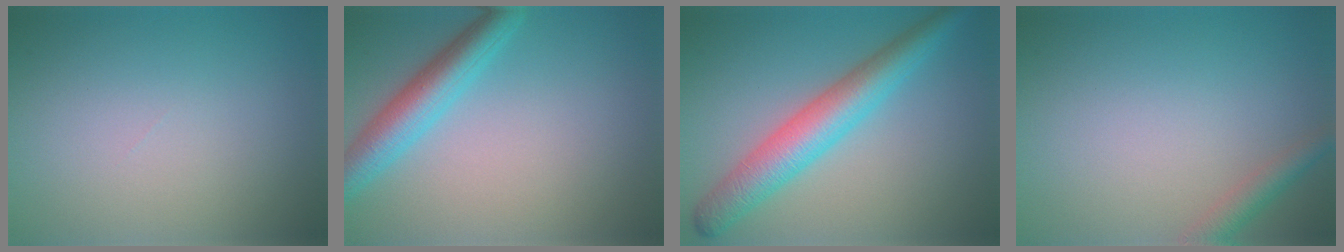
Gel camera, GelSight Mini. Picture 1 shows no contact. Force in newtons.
{"total": 4.5, "press": 4.5, "slide": 0.1}
{"total": 5.8, "press": 5.8, "slide": 0.1}
{"total": 2.1, "press": 2.1, "slide": 0.1}